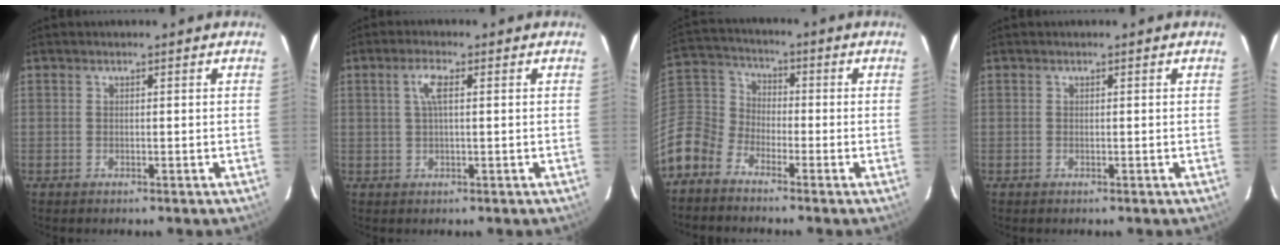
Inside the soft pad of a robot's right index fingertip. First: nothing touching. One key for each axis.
{"total": 3.3, "fx": 0.9, "fy": 0.7, "fz": 3.1, "tx": -0.064, "ty": 0.005, "tz": 0.017}
{"total": 11.8, "fx": -7.0, "fy": 8.4, "fz": 4.4, "tx": -0.125, "ty": 0.022, "tz": -0.159}
{"total": 0.0}